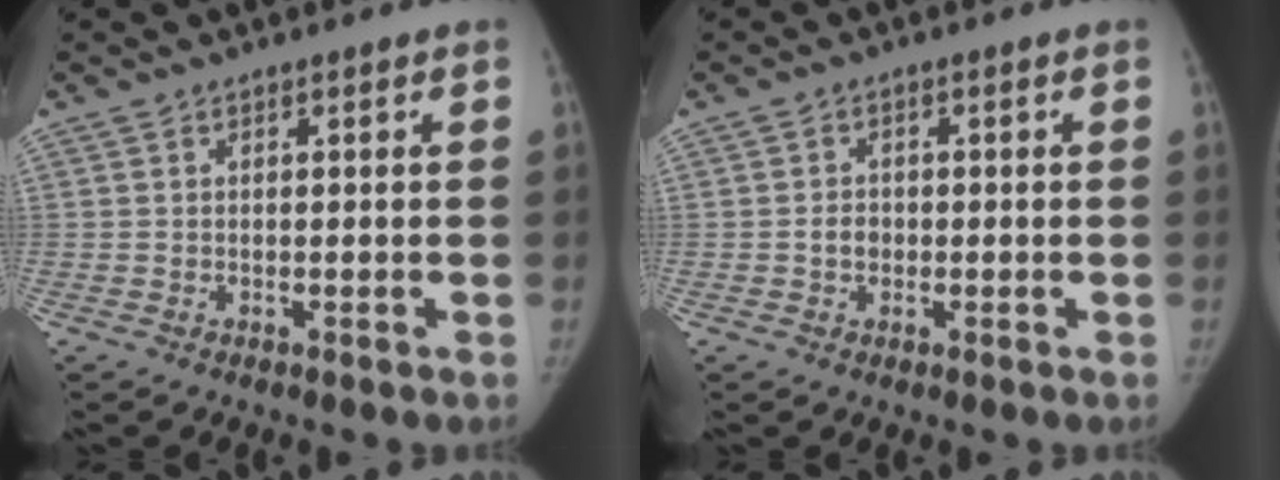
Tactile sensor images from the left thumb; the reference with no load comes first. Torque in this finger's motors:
{"motor_torque": [0.17, 0.84, 0.61, -0.48, 0.05]}